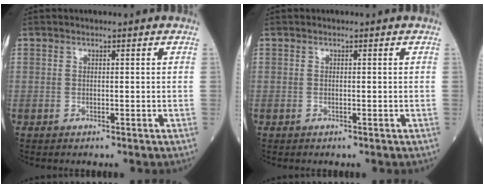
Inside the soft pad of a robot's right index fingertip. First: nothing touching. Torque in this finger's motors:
{"motor_torque": [0.02, 0.00, 0.03, -0.01]}